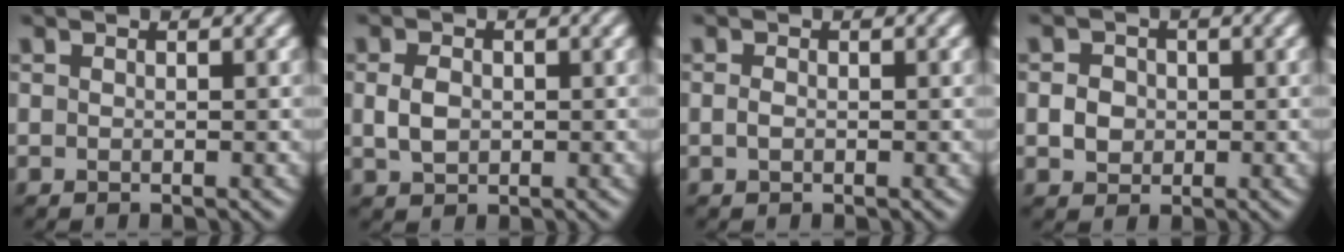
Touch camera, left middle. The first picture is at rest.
{"total": 2.4, "force": [0.1, 1.8, 1.6], "torque": [-0.036, 0.000, 0.001]}
{"total": 0.7, "force": [-0.1, 0.5, 0.6], "torque": [-0.013, 0.000, -0.003]}
{"total": 2.2, "force": [-0.2, 1.9, 1.0], "torque": [-0.013, -0.002, -0.004]}